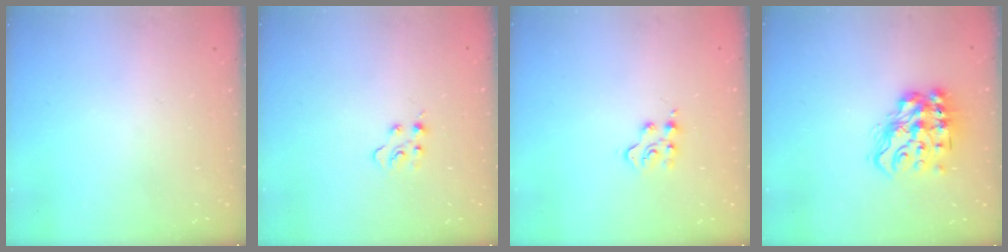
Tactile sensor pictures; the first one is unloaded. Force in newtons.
{"total": 3.3, "press": 3.3, "slide": 0.4}
{"total": 5.6, "press": 5.6, "slide": 0.4}
{"total": 14.9, "press": 14.8, "slide": 1.2}